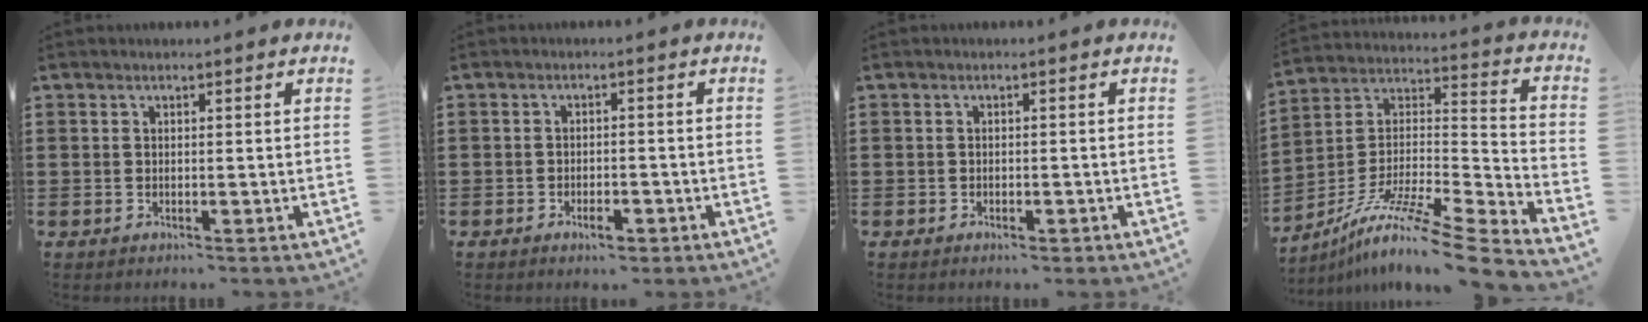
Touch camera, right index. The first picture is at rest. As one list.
[{"total": 2.7, "force": [-1.7, 1.2, 1.7], "torque": [-0.032, 0.003, -0.031]}, {"total": 0.9, "force": [-0.7, 0.4, 0.4], "torque": [-0.011, -0.002, -0.014]}, {"total": 10.8, "force": [-8.8, 0.0, 6.4], "torque": [-0.108, -0.002, -0.169]}]